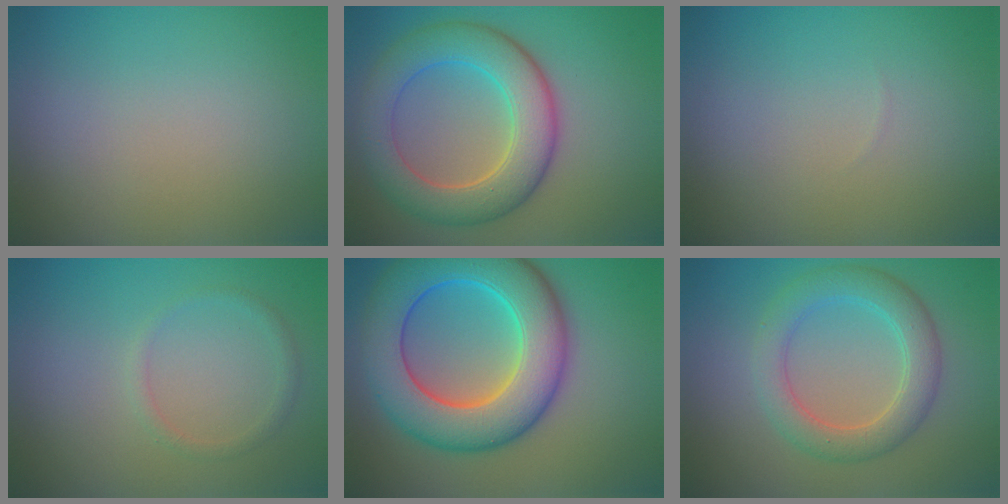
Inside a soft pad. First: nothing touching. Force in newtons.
{"total": 7.3, "press": 7.3, "slide": 0.2}
{"total": 0.0}
{"total": 1.1, "press": 1.1, "slide": 0.0}
{"total": 11.1, "press": 11.1, "slide": 0.3}
{"total": 4.3, "press": 4.3, "slide": 0.1}